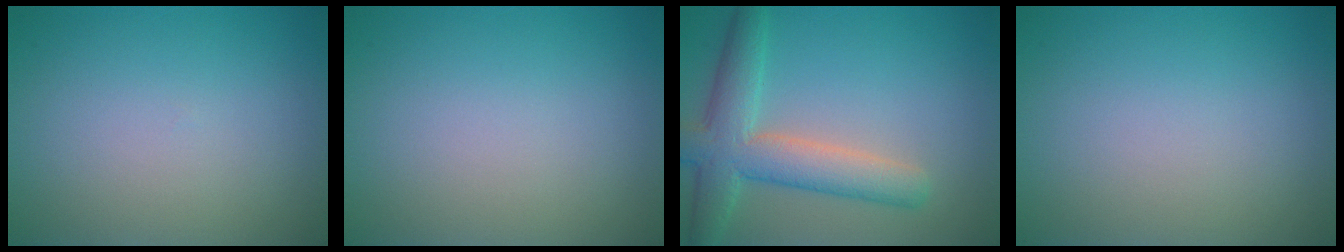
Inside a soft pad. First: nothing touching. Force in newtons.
{"total": 0.0}
{"total": 6.2, "press": 6.2, "slide": 0.3}
{"total": 0.0}